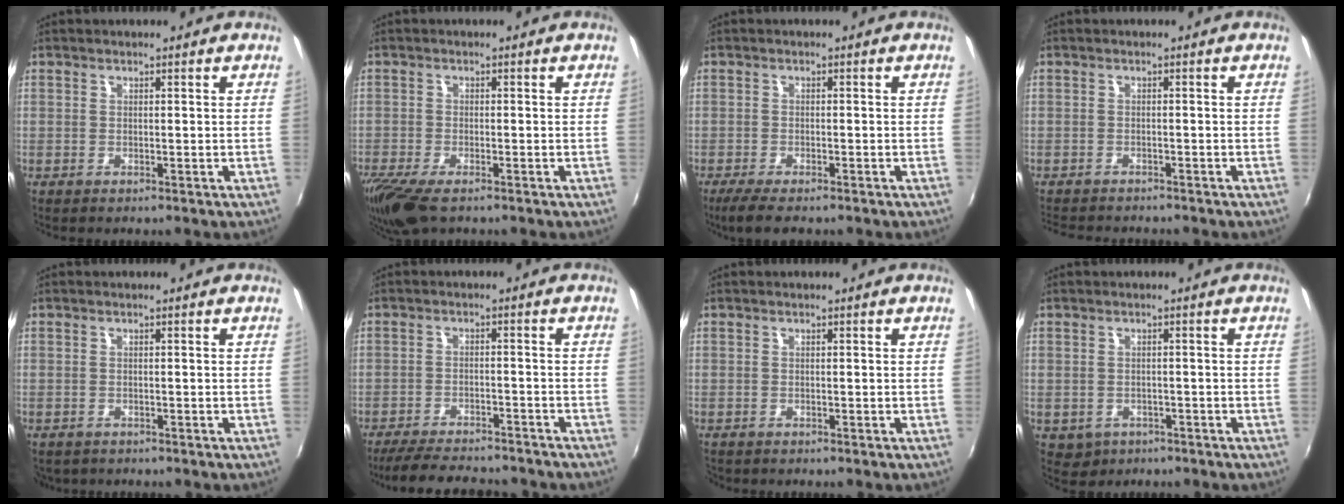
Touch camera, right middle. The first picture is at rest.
{"total": 7.8, "force": [-5.7, 2.2, 4.9], "torque": [-0.118, -0.038, -0.107]}
{"total": 5.1, "force": [-4.0, 0.9, 3.0], "torque": [-0.075, -0.022, -0.070]}
{"total": 5.7, "force": [-5.3, 1.1, 1.7], "torque": [-0.048, -0.015, -0.084]}
{"total": 2.3, "force": [-1.7, 1.5, 0.6], "torque": [-0.016, -0.010, -0.024]}
{"total": 14.3, "force": [-12.5, 3.1, 6.2], "torque": [-0.128, -0.023, -0.181]}
{"total": 0.8, "force": [-0.7, 0.4, 0.0], "torque": [-0.005, -0.002, -0.012]}
{"total": 3.6, "force": [-1.5, 3.1, 1.0], "torque": [-0.030, -0.004, -0.014]}